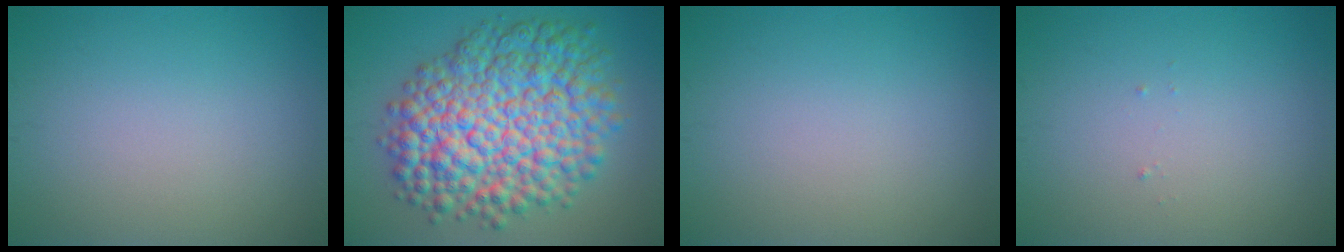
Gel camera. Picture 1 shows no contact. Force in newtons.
{"total": 12.5, "press": 12.5, "slide": 0.3}
{"total": 0.0}
{"total": 0.0}